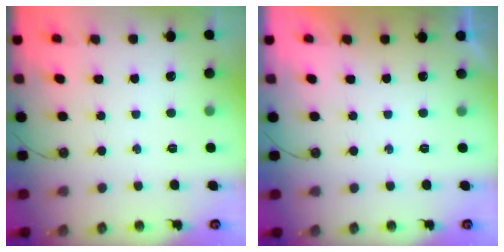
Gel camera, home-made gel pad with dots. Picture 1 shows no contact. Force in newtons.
{"total": 0.0}